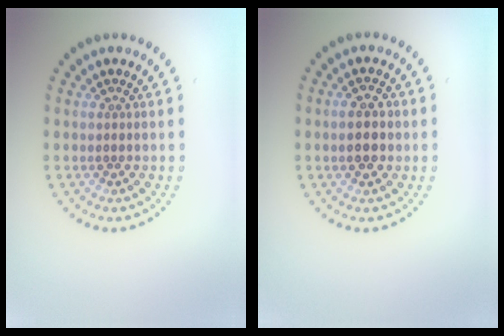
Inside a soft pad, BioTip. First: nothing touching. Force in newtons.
{"total": 2.4, "press": 2.4, "slide": 0.1}